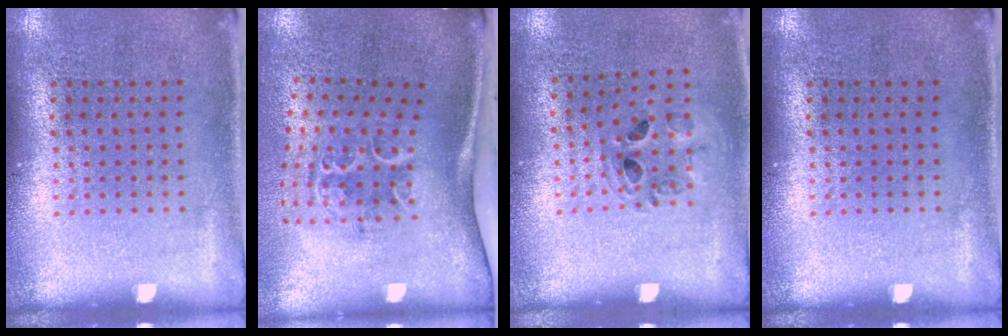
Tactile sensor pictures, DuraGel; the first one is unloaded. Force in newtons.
{"total": 1.7, "press": 1.3, "slide": 1.1}
{"total": 0.9, "press": 0.9, "slide": 0.1}
{"total": 0.0}